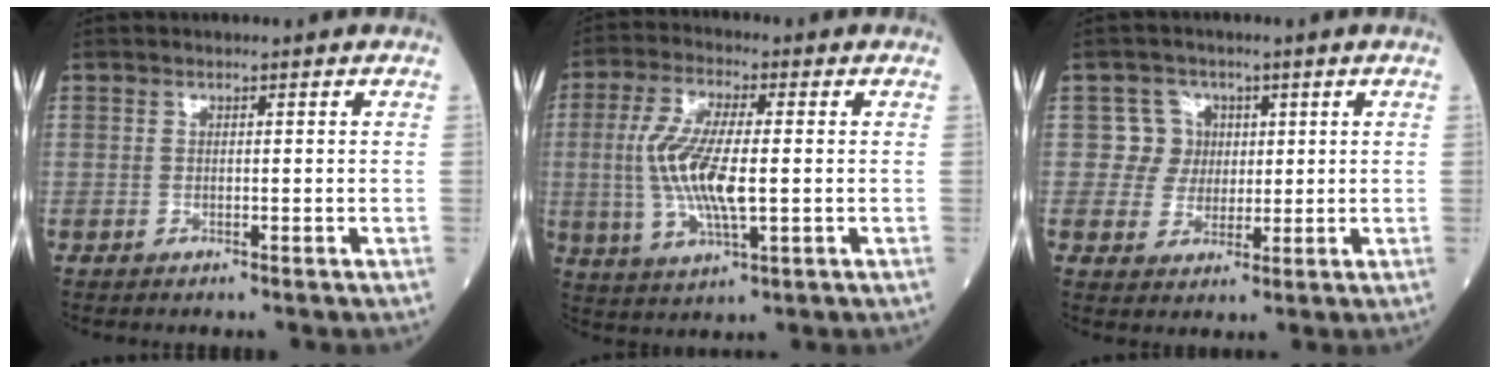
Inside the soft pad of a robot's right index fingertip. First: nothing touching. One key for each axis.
{"total": 10.7, "fx": -0.3, "fy": 2.7, "fz": 10.4, "tx": -0.222, "ty": -0.003, "tz": -0.005}
{"total": 4.8, "fx": 1.1, "fy": 4.7, "fz": 0.0, "tx": 0.008, "ty": 0.012, "tz": 0.022}